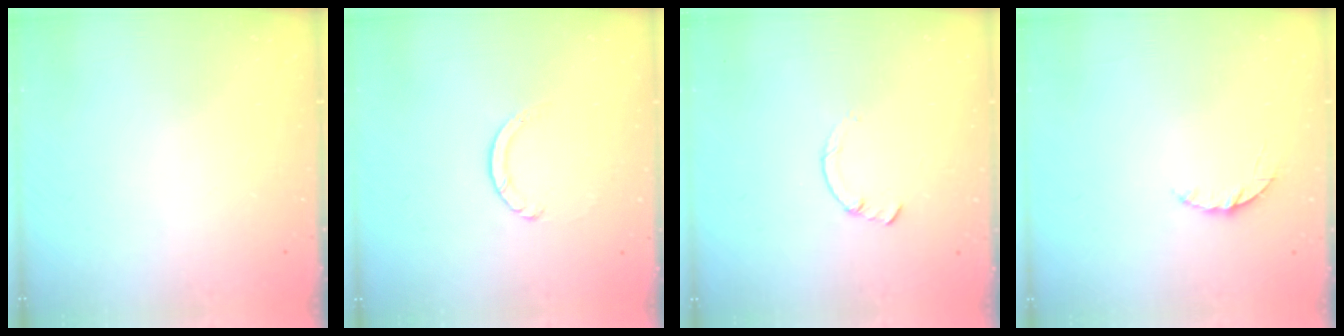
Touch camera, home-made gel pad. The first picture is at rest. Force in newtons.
{"total": 1.3, "press": 1.2, "slide": 0.2}
{"total": 0.7, "press": 0.6, "slide": 0.2}
{"total": 3.1, "press": 3.1, "slide": 0.3}